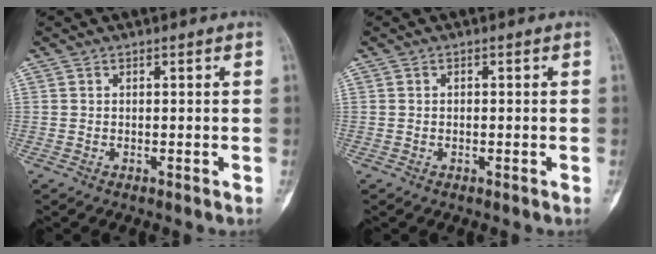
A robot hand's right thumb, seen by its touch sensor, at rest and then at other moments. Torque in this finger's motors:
{"motor_torque": [-0.17, -0.07, -0.25, -0.12, -0.11]}